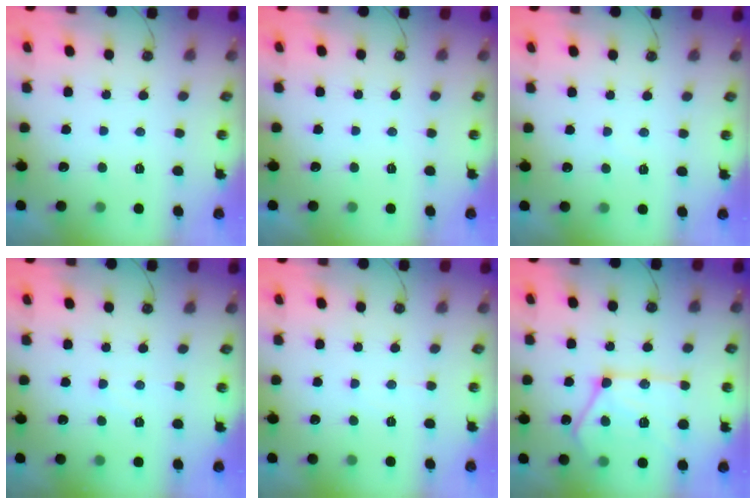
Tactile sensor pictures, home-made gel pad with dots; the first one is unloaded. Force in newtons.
{"total": 0.0}
{"total": 5.4, "press": 5.4, "slide": 0.7}
{"total": 3.9, "press": 3.8, "slide": 0.5}
{"total": 4.4, "press": 4.3, "slide": 0.7}
{"total": 19.6, "press": 19.5, "slide": 2.0}